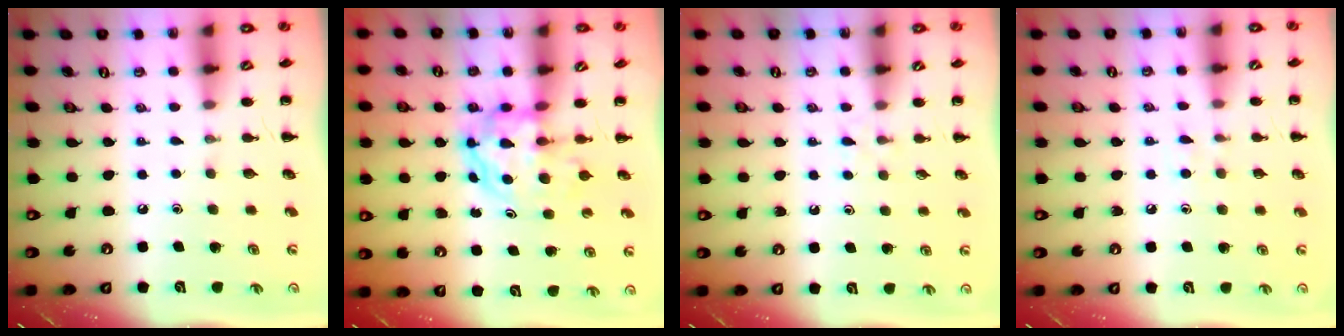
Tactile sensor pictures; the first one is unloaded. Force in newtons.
{"total": 5.0, "press": 4.9, "slide": 1.2}
{"total": 2.9, "press": 2.6, "slide": 1.3}
{"total": 4.3, "press": 3.8, "slide": 1.9}